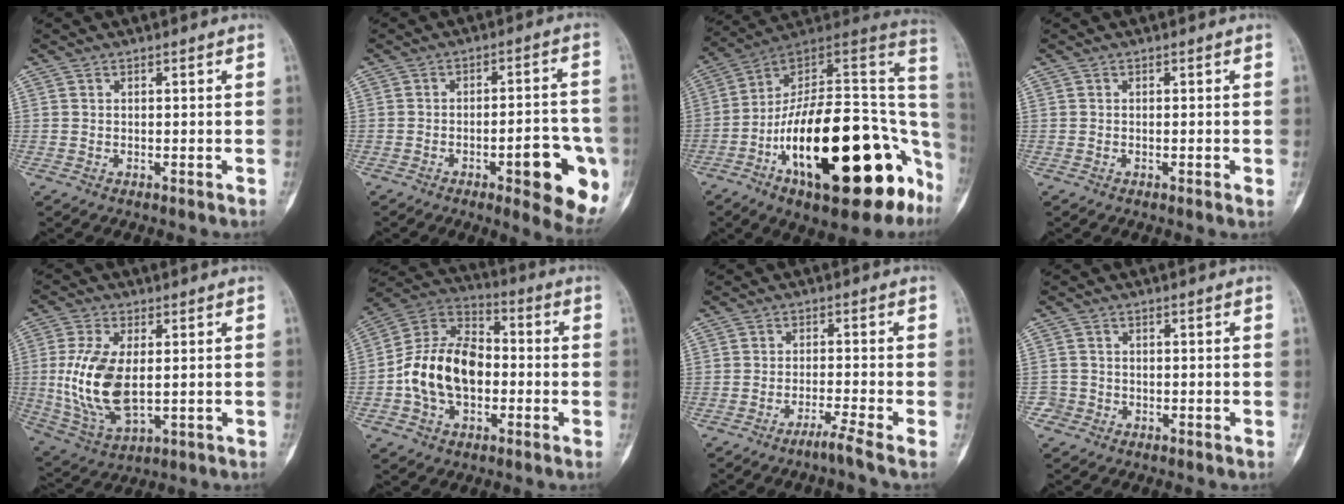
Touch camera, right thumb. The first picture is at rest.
{"total": 14.4, "force": [-5.3, 4.4, 12.7], "torque": [-0.133, 0.021, -0.060]}
{"total": 32.0, "force": [-11.3, 13.3, 26.8], "torque": [-0.315, 0.072, -0.172]}
{"total": 1.0, "force": [-0.2, 0.2, 1.0], "torque": [-0.016, -0.002, -0.002]}
{"total": 15.2, "force": [0.7, 8.0, 12.8], "torque": [-0.267, -0.013, 0.028]}
{"total": 16.3, "force": [-2.2, 10.9, 11.8], "torque": [-0.200, 0.036, -0.044]}
{"total": 3.4, "force": [-2.5, -1.2, 1.9], "torque": [-0.048, 0.006, -0.053]}
{"total": 1.9, "force": [-0.8, 1.7, -0.4], "torque": [0.019, 0.009, -0.022]}